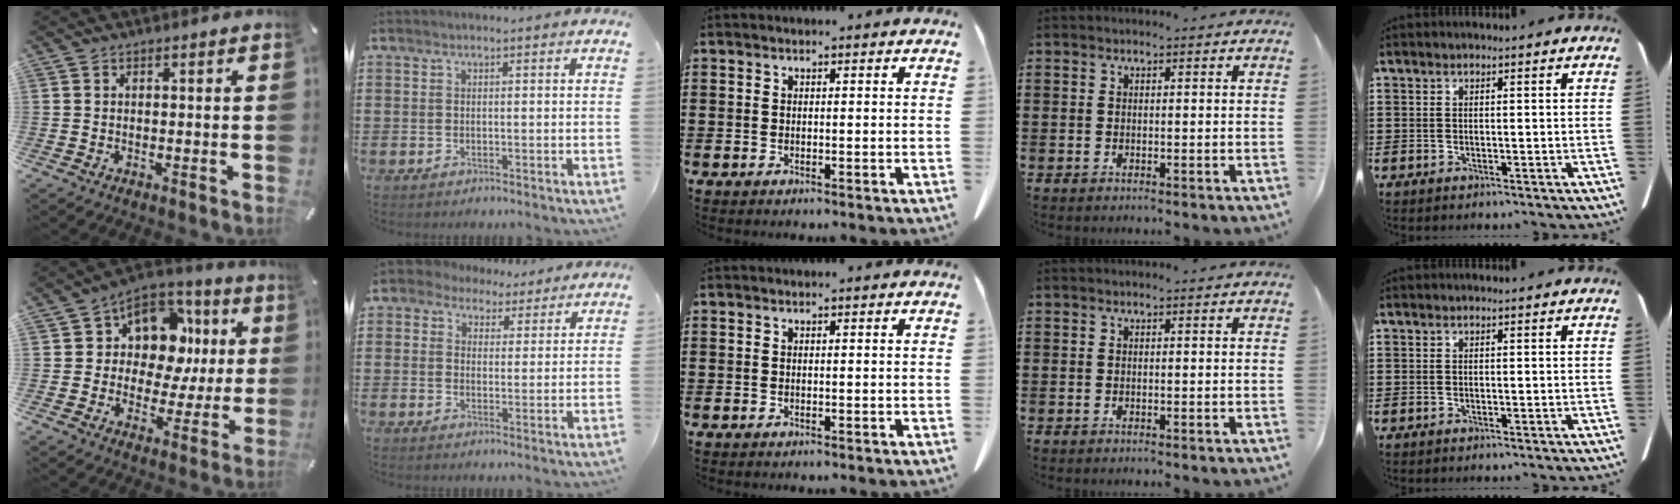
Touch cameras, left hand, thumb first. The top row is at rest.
{"thumb": {"total": 13.2, "force": [3.9, 10.5, 7.0], "torque": [-0.108, -0.026, 0.075]}, "index": {"total": 3.5, "force": [2.4, 2.5, 0.4], "torque": [-0.024, 0.003, 0.043]}}